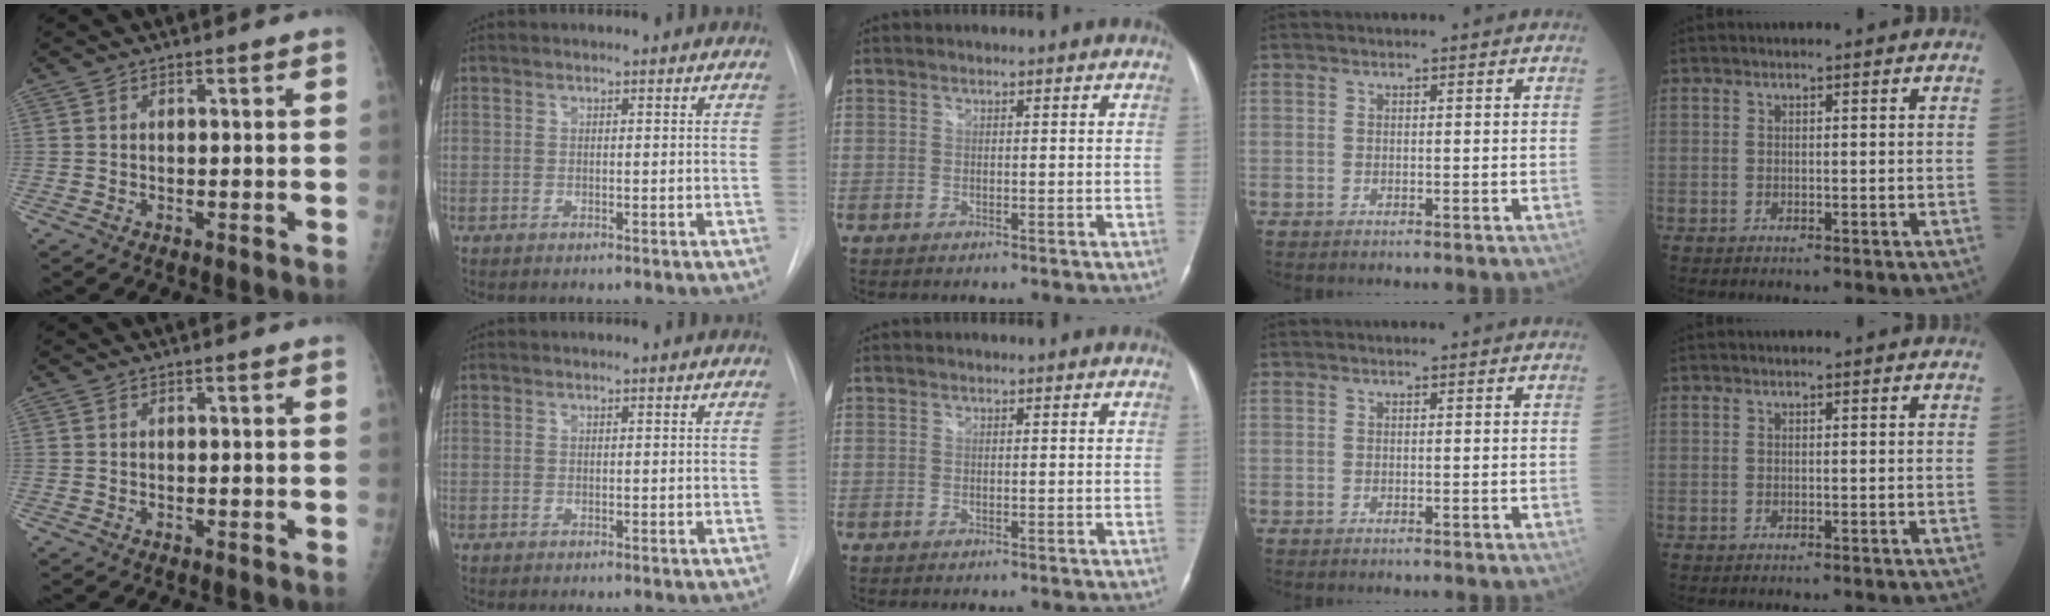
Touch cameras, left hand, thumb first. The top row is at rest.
{}